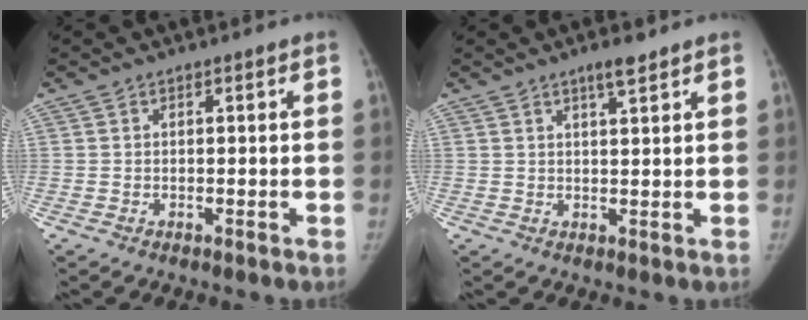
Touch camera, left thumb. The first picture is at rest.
{"total": 3.3, "force": [2.4, 0.5, 2.2], "torque": [-0.035, -0.015, 0.040]}